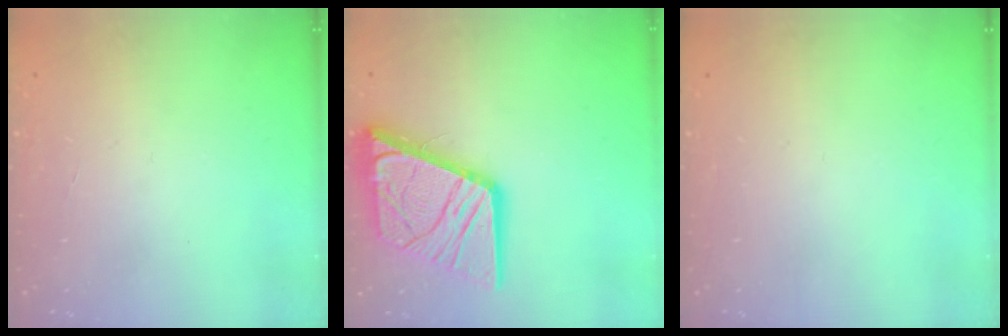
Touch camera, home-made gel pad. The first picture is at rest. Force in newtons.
{"total": 19.2, "press": 19.0, "slide": 2.4}
{"total": 0.0}